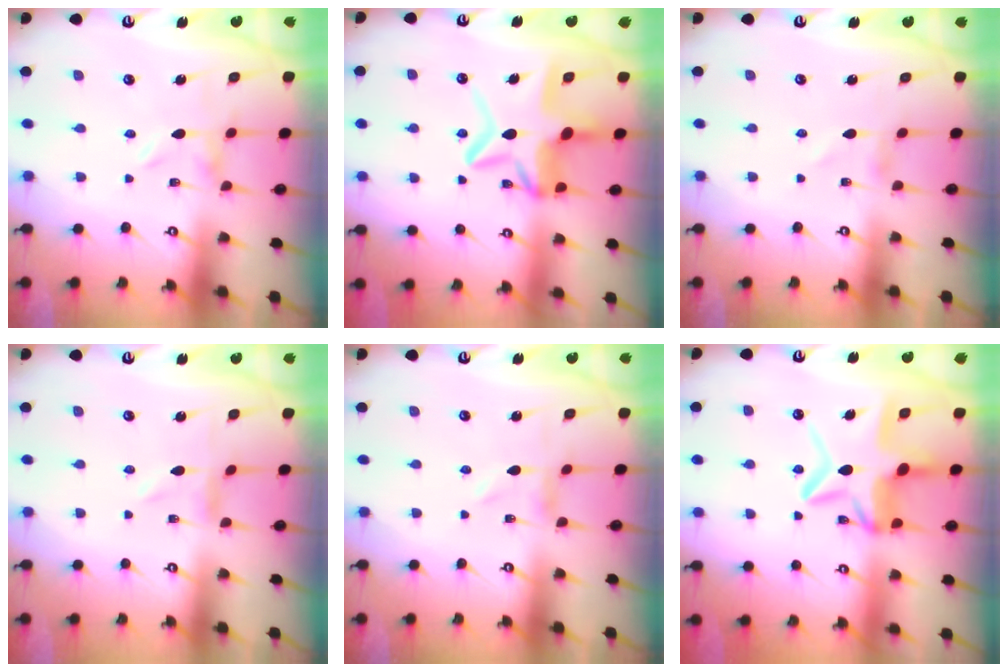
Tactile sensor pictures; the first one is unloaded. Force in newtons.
{"total": 12.7, "press": 12.7, "slide": 1.4}
{"total": 0.7, "press": 0.6, "slide": 0.1}
{"total": 0.0}
{"total": 0.0}
{"total": 13.0, "press": 13.0, "slide": 1.1}